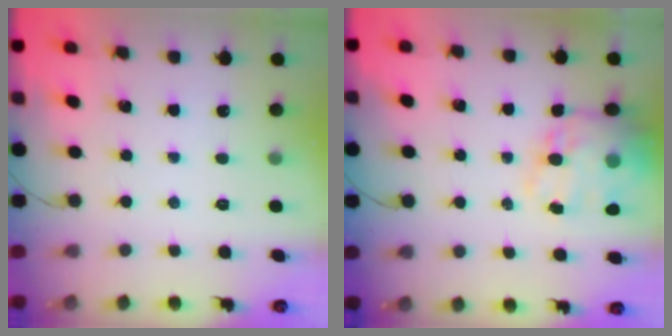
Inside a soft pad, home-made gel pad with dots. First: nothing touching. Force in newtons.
{"total": 18.7, "press": 18.1, "slide": 4.5}